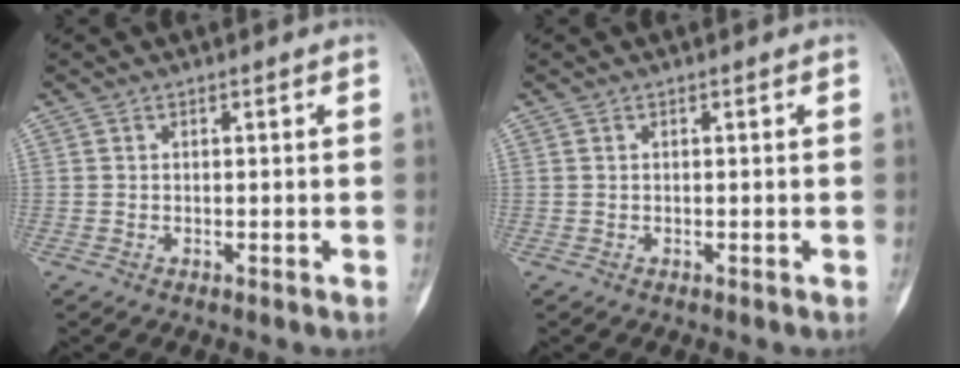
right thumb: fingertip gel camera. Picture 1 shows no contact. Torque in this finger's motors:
{"motor_torque": [0.00, 0.00, 0.00, -0.01, 0.00]}